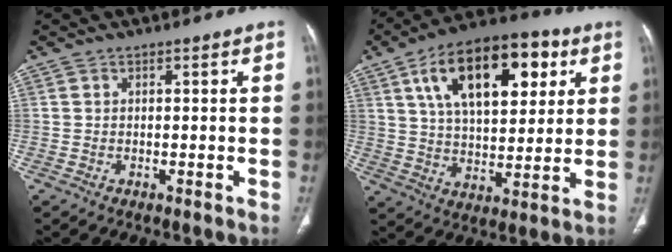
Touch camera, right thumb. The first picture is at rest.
{"total": 21.6, "force": [8.5, 11.0, 16.5], "torque": [-0.227, -0.005, 0.134]}